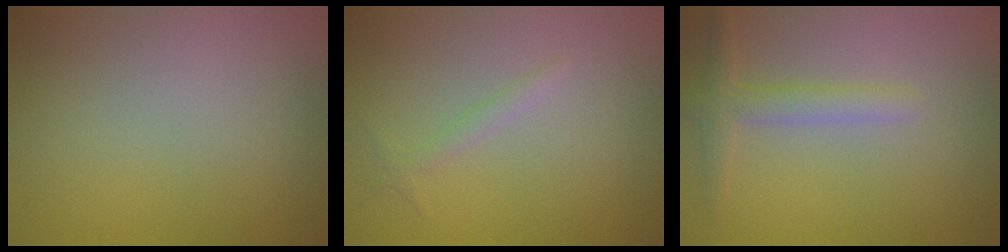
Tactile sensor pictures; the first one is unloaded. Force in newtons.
{"total": 1.0, "press": 1.0, "slide": 0.0}
{"total": 2.4, "press": 2.4, "slide": 0.1}